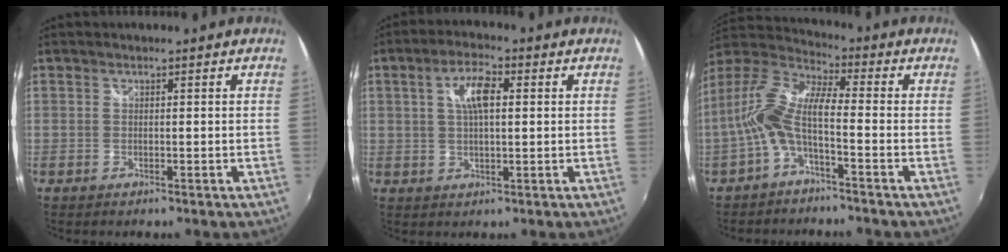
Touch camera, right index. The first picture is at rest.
{"total": 6.4, "force": [1.6, 2.4, 5.8], "torque": [-0.105, 0.011, 0.029]}
{"total": 10.2, "force": [-2.2, 2.8, 9.6], "torque": [-0.202, 0.013, -0.045]}